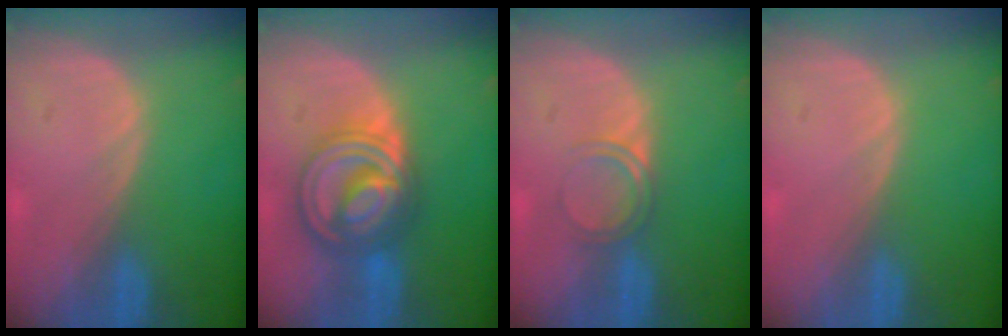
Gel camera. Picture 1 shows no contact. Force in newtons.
{"total": 9.2, "press": 9.2, "slide": 0.7}
{"total": 2.8, "press": 2.8, "slide": 0.2}
{"total": 0.0}